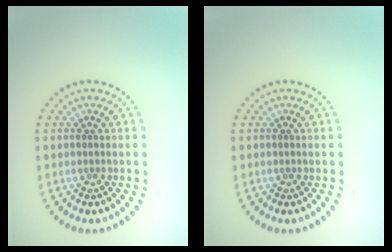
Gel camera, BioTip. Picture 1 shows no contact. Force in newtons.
{"total": 0.0}